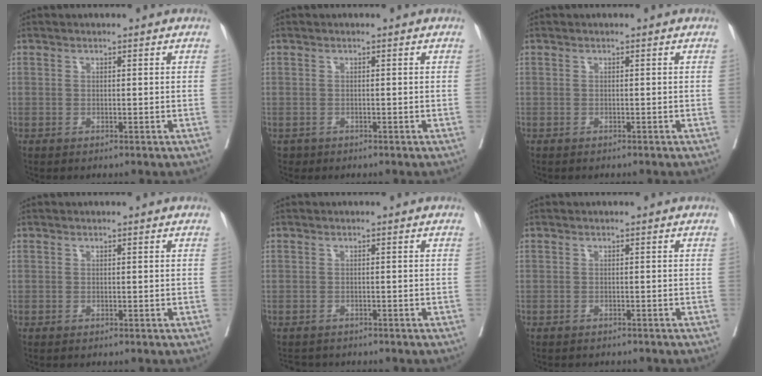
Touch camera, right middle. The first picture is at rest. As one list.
[{"total": 0.7, "force": [-0.5, 0.4, -0.1], "torque": [-0.012, -0.001, -0.007]}, {"total": 1.0, "force": [-0.9, 0.2, 0.3], "torque": [-0.013, -0.004, -0.014]}, {"total": 0.0}, {"total": 2.9, "force": [-2.7, 1.1, -0.3], "torque": [-0.001, -0.004, -0.040]}, {"total": 3.3, "force": [-3.1, 0.9, 0.8], "torque": [-0.016, -0.004, -0.038]}]